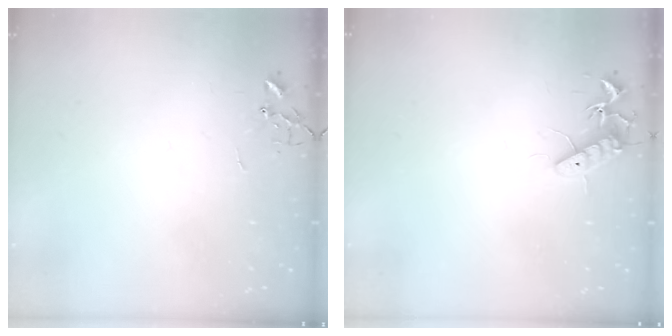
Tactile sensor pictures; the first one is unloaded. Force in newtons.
{"total": 11.5, "press": 11.5, "slide": 1.0}